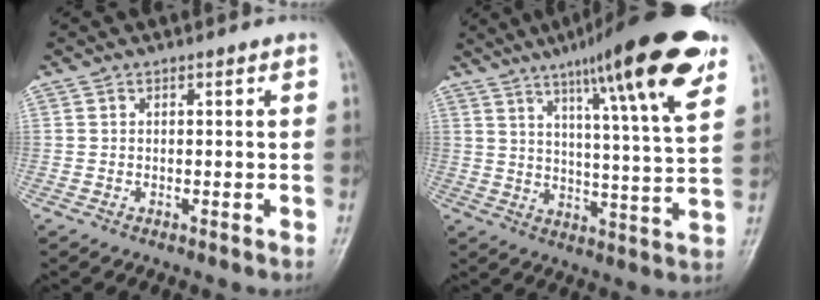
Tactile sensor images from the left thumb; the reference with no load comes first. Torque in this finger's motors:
{"motor_torque": [0.97, 0.12, 1.57, -1.21, 0.34]}